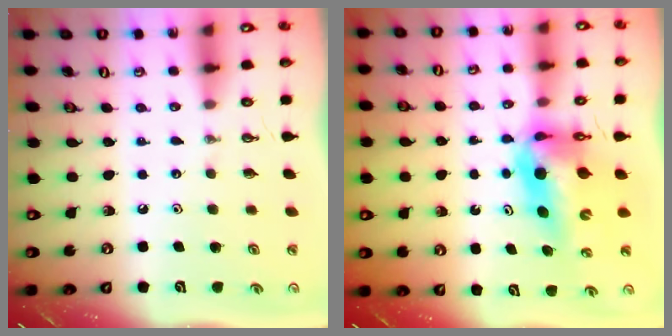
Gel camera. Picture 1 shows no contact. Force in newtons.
{"total": 11.1, "press": 10.6, "slide": 3.2}